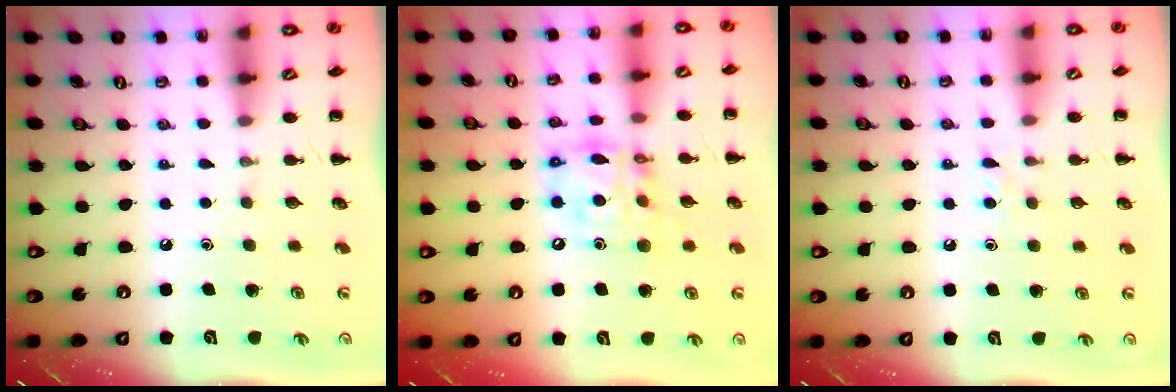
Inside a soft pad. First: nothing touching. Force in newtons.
{"total": 14.6, "press": 14.2, "slide": 3.7}
{"total": 3.2, "press": 3.0, "slide": 1.1}